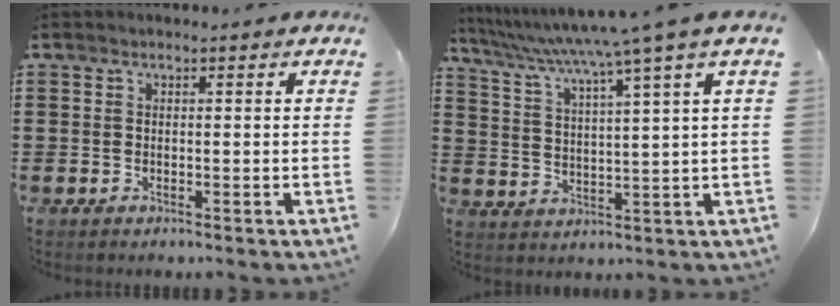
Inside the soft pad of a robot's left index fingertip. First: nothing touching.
{"total": 6.0, "force": [4.4, -1.4, 3.8], "torque": [-0.092, -0.038, 0.067]}